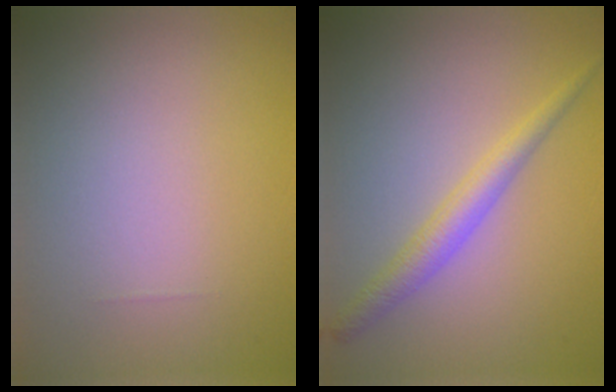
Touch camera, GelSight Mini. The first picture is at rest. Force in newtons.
{"total": 2.4, "press": 2.4, "slide": 0.1}